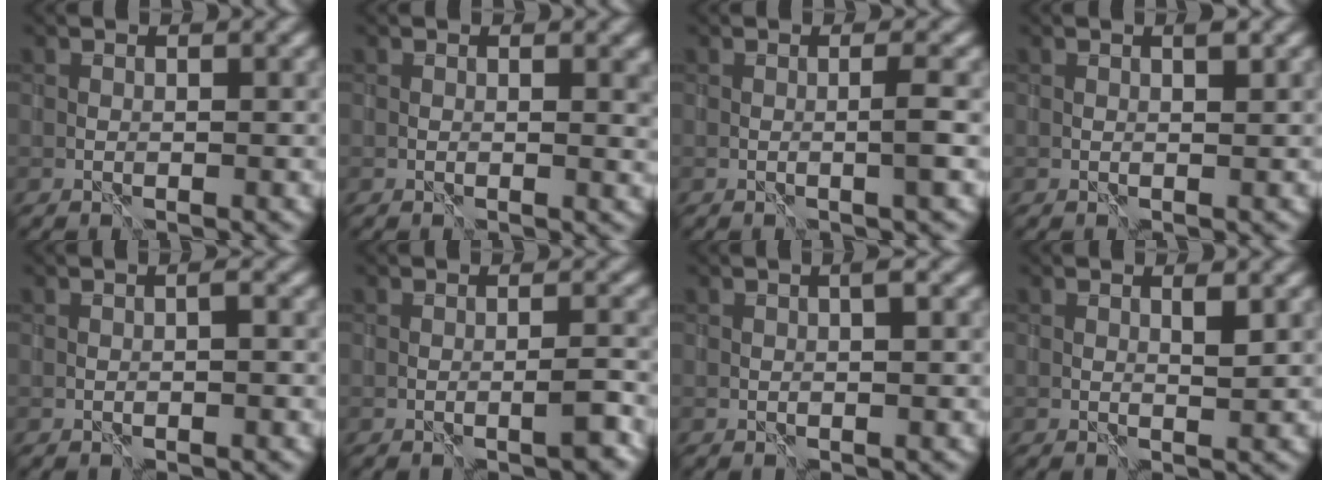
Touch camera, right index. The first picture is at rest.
{"total": 1.5, "force": [0.4, 0.5, 1.4], "torque": [-0.014, -0.002, 0.008]}
{"total": 1.4, "force": [-0.2, 0.1, 1.4], "torque": [-0.025, -0.002, -0.006]}
{"total": 1.0, "force": [0.5, 0.2, 0.9], "torque": [-0.012, 0.001, 0.009]}
{"total": 0.9, "force": [-0.3, 0.0, 0.8], "torque": [-0.014, 0.001, -0.003]}
{"total": 2.1, "force": [-0.8, 0.2, 2.0], "torque": [-0.030, 0.002, -0.012]}
{"total": 1.0, "force": [0.1, 0.0, 1.0], "torque": [-0.016, 0.004, 0.003]}
{"total": 0.9, "force": [0.5, 0.1, 0.8], "torque": [-0.013, -0.001, 0.007]}